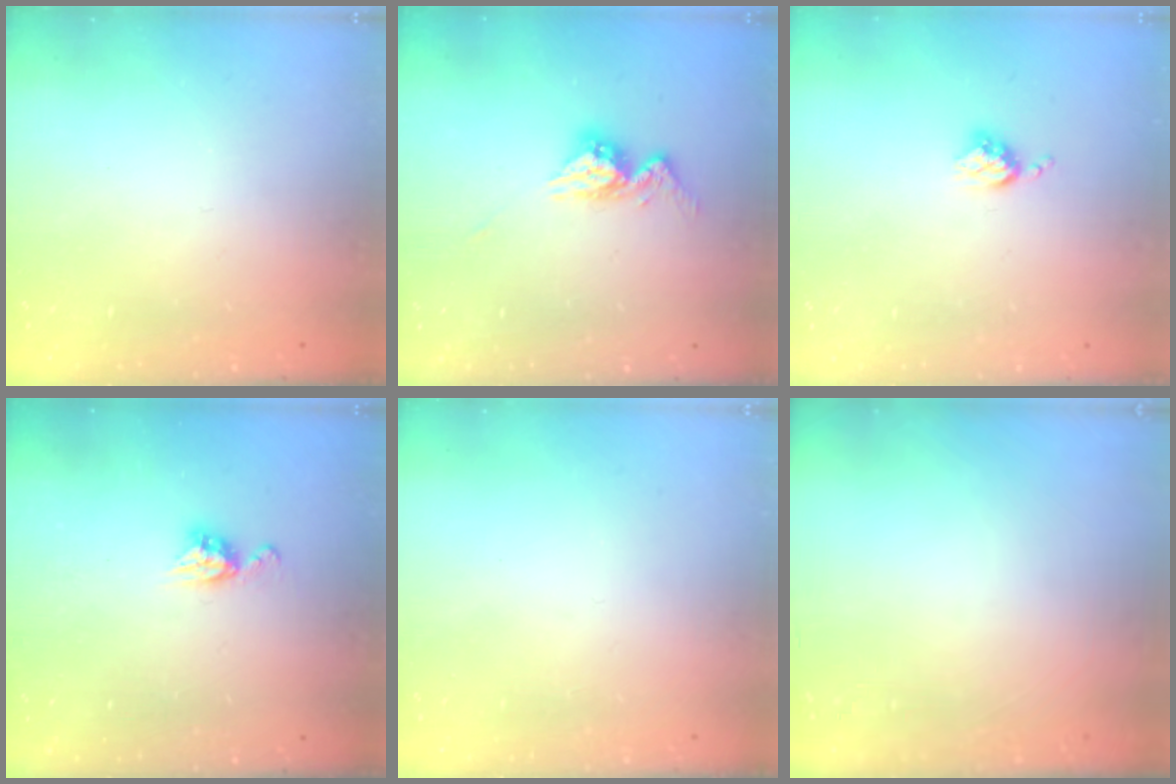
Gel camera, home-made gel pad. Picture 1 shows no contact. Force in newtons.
{"total": 9.4, "press": 9.4, "slide": 0.8}
{"total": 3.6, "press": 3.6, "slide": 0.4}
{"total": 6.0, "press": 6.0, "slide": 0.4}
{"total": 0.0}
{"total": 0.0}